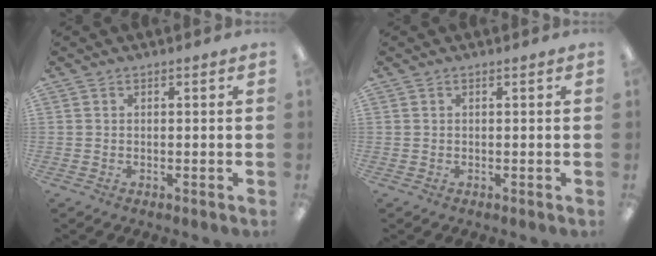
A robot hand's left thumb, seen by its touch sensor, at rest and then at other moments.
{"total": 0.0}